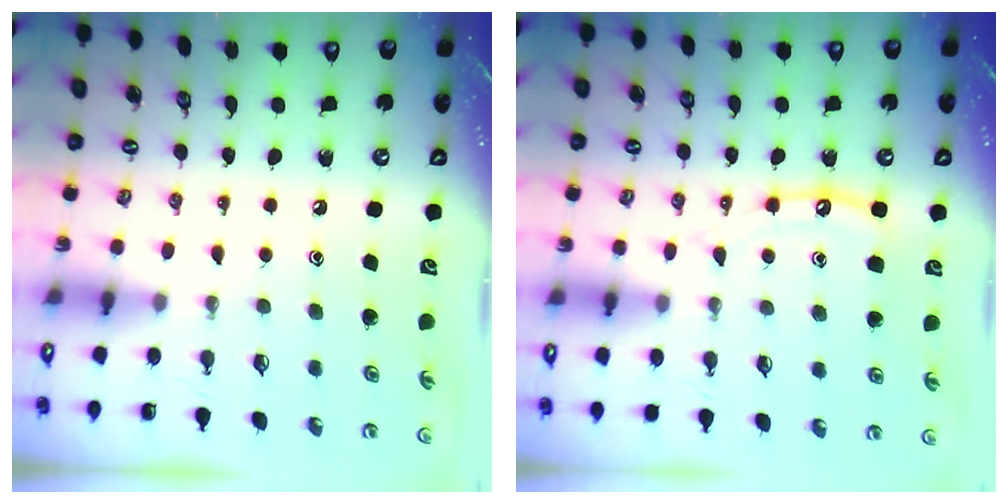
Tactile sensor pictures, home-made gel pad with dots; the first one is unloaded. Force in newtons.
{"total": 9.6, "press": 9.6, "slide": 0.8}